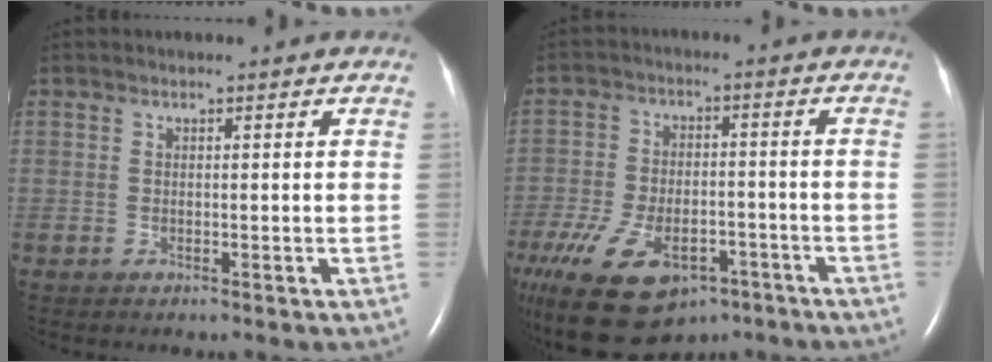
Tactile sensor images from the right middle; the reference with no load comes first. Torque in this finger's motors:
{"motor_torque": [1.79, -0.35, 1.06, 0.21]}